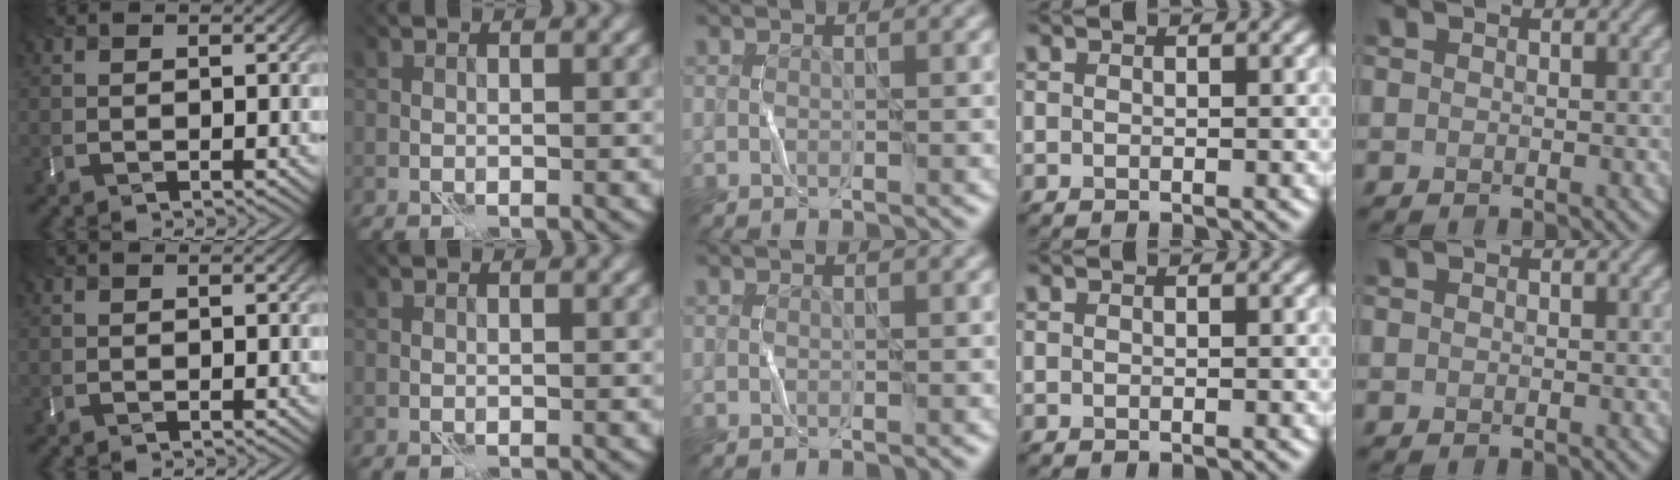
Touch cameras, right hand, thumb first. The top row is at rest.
{}